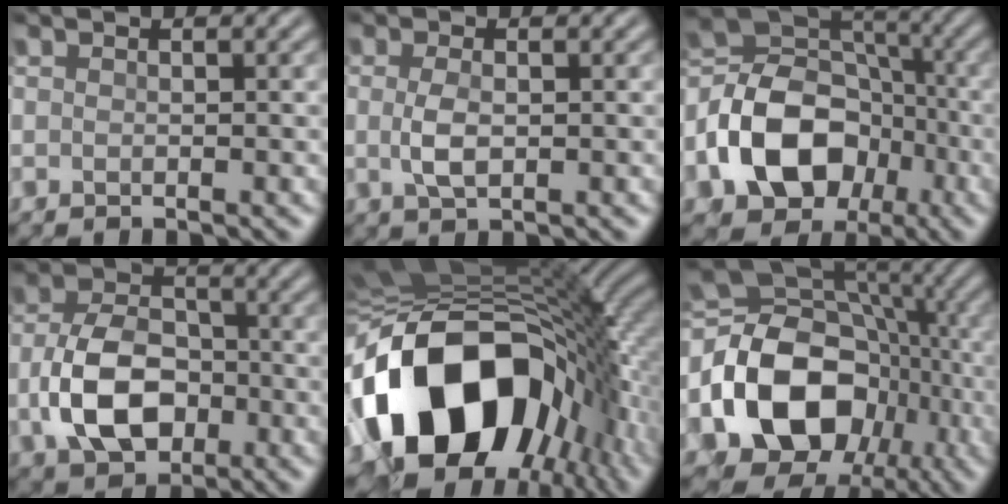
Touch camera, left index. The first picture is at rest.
{"total": 2.3, "force": [0.1, 0.9, 2.1], "torque": [-0.055, 0.001, 0.005]}
{"total": 13.1, "force": [-3.9, 9.9, 7.7], "torque": [-0.168, -0.008, -0.072]}
{"total": 7.8, "force": [-2.2, 5.0, 5.5], "torque": [-0.115, 0.004, -0.043]}
{"total": 18.3, "force": [-4.6, 12.7, 12.3], "torque": [-0.241, -0.012, -0.072]}
{"total": 15.8, "force": [-2.6, 12.0, 10.0], "torque": [-0.199, -0.009, -0.030]}